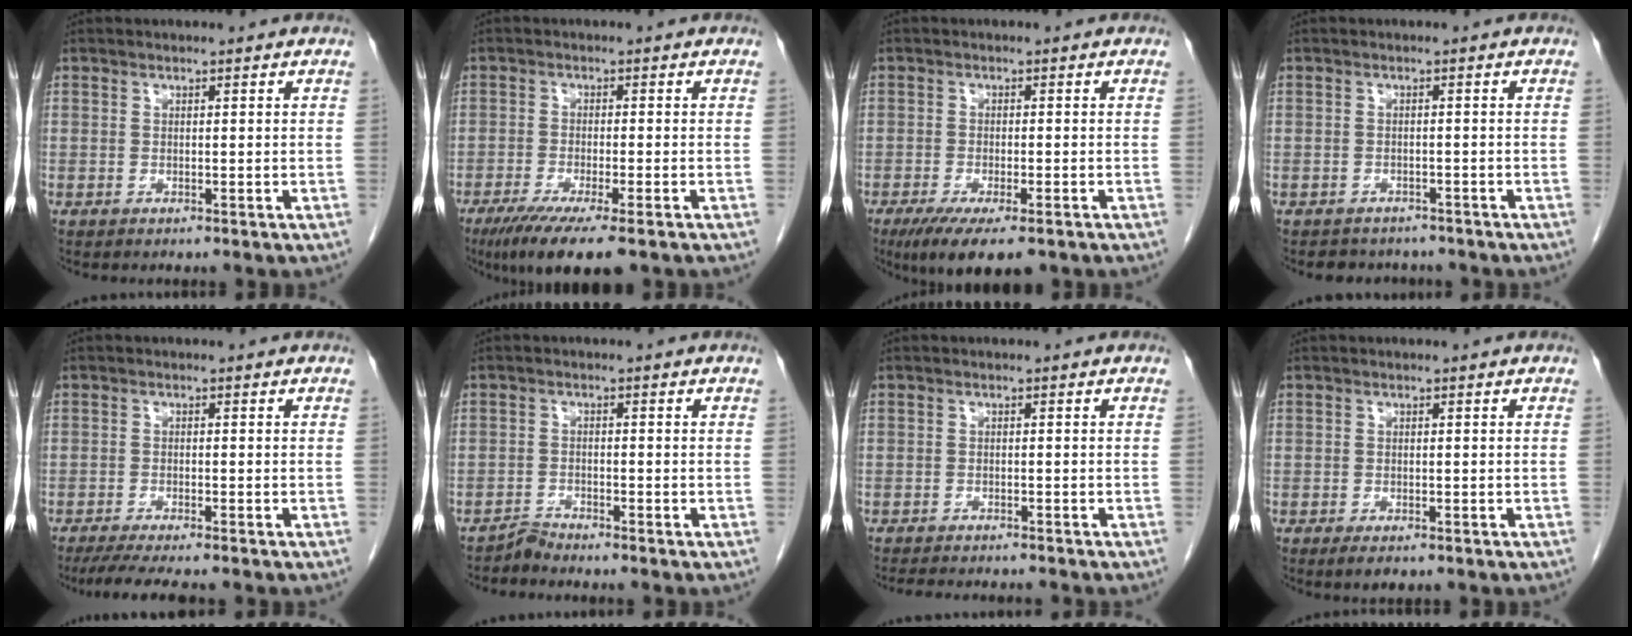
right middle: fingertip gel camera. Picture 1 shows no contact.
{"total": 8.7, "force": [-5.8, 0.9, 6.4], "torque": [-0.101, -0.021, -0.091]}
{"total": 9.0, "force": [-6.1, 2.2, 6.2], "torque": [-0.091, -0.018, -0.092]}
{"total": 4.5, "force": [-3.9, 2.1, 0.3], "torque": [-0.005, 0.006, -0.048]}
{"total": 7.4, "force": [-6.2, 0.6, 3.9], "torque": [-0.055, -0.016, -0.097]}
{"total": 1.8, "force": [-1.7, -0.3, -0.5], "torque": [0.013, -0.010, -0.034]}
{"total": 7.7, "force": [-7.1, 1.0, 2.8], "torque": [-0.036, -0.010, -0.098]}
{"total": 3.1, "force": [-2.0, 1.1, 2.2], "torque": [-0.033, -0.006, -0.027]}